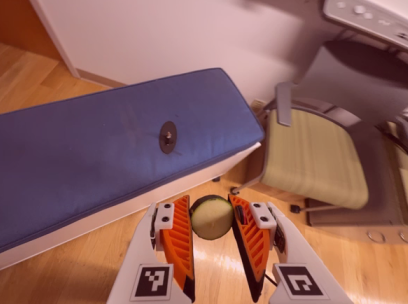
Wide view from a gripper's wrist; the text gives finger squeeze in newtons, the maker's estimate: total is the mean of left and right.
{"total": 10.1, "left": 10.3, "right": 10.0}